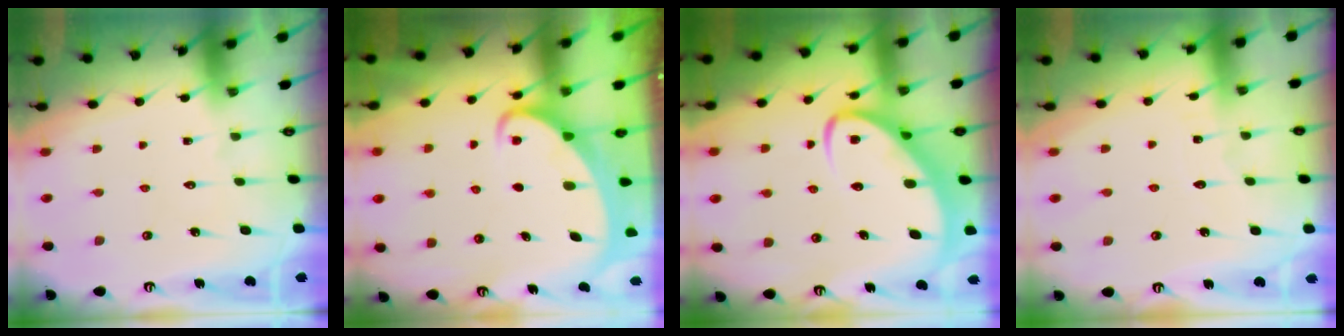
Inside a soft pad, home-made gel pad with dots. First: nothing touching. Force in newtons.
{"total": 2.9, "press": 2.9, "slide": 0.4}
{"total": 5.8, "press": 5.8, "slide": 0.7}
{"total": 2.7, "press": 2.7, "slide": 0.3}